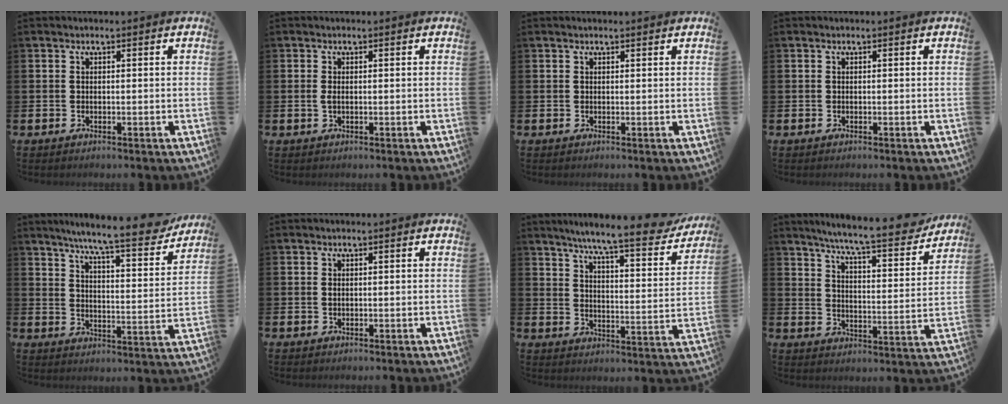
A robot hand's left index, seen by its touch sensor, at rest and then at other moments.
{"total": 1.1, "force": [0.1, 0.4, 1.0], "torque": [-0.014, 0.002, -0.002]}
{"total": 0.5, "force": [0.5, 0.0, 0.2], "torque": [0.001, -0.002, 0.008]}
{"total": 0.0}
{"total": 9.2, "force": [8.0, 0.4, 4.4], "torque": [-0.088, -0.056, 0.131]}
{"total": 0.5, "force": [0.2, 0.3, 0.4], "torque": [-0.003, 0.000, 0.001]}
{"total": 8.6, "force": [7.4, 0.4, 4.3], "torque": [-0.087, -0.055, 0.117]}
{"total": 8.5, "force": [7.7, 0.4, 3.5], "torque": [-0.083, -0.056, 0.127]}